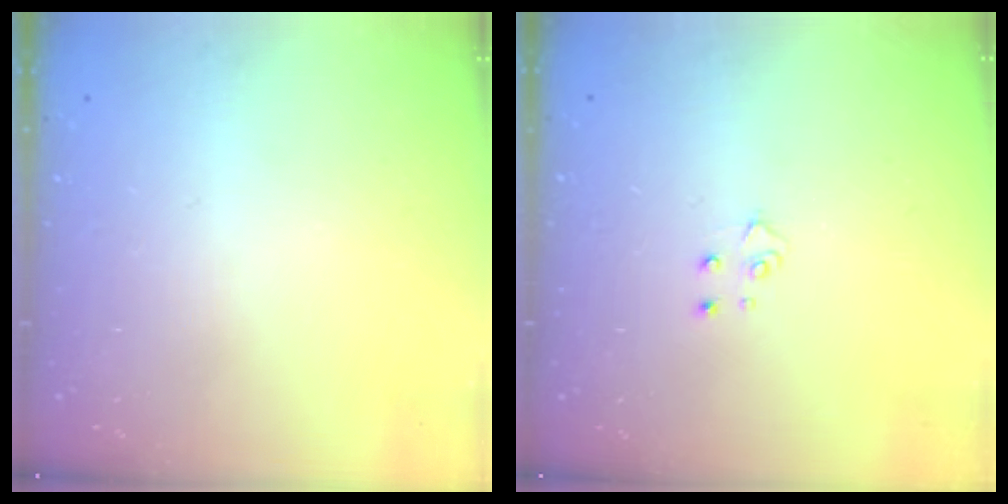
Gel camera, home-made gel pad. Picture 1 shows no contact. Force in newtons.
{"total": 3.2, "press": 3.2, "slide": 0.3}